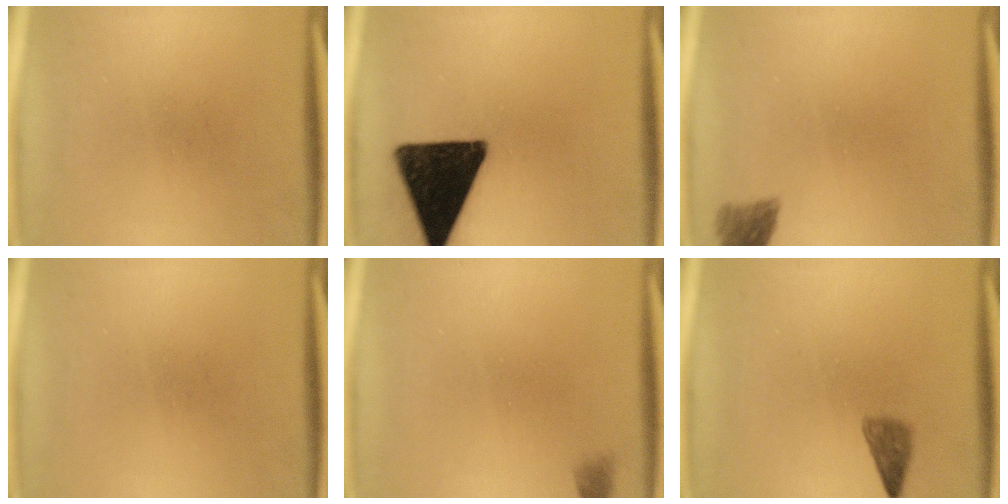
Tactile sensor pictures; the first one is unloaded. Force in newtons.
{"total": 18.8}
{"total": 2.8}
{"total": 0.0}
{"total": 1.1}
{"total": 2.1}